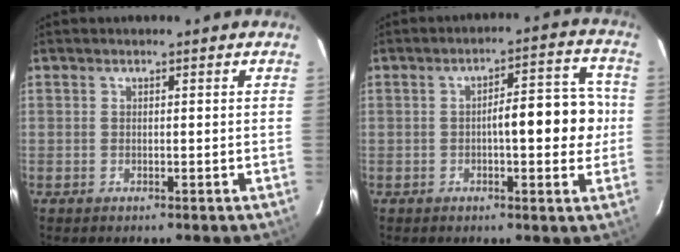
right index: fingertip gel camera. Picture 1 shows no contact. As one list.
[{"total": 9.3, "force": [-0.4, 2.7, 8.9], "torque": [-0.115, 0.028, -0.004]}]